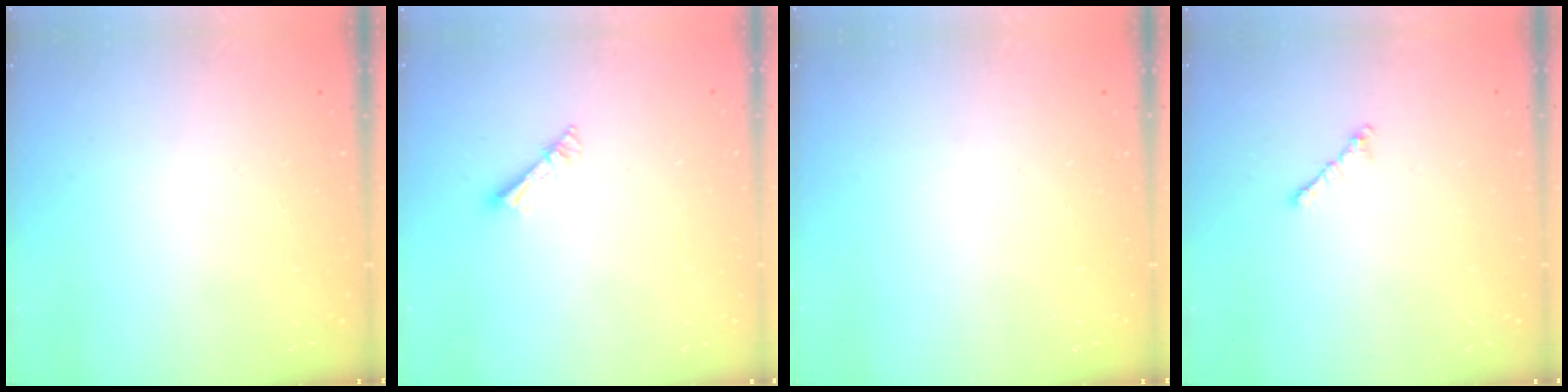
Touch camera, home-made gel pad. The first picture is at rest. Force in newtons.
{"total": 3.0, "press": 3.0, "slide": 0.3}
{"total": 0.0}
{"total": 1.0, "press": 0.9, "slide": 0.4}